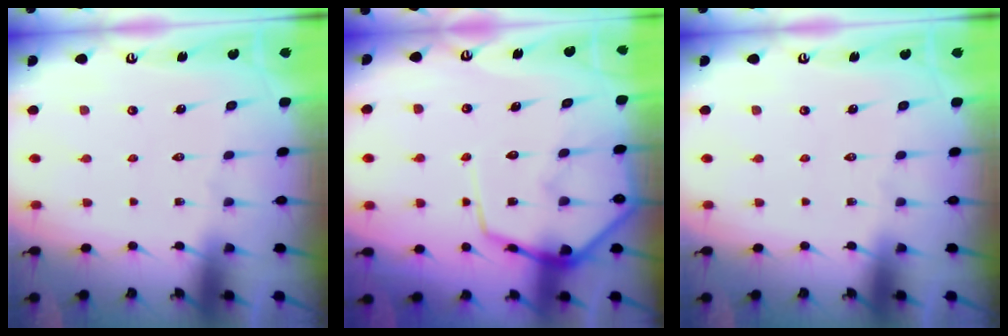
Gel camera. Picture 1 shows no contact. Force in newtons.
{"total": 11.8, "press": 11.8, "slide": 1.1}
{"total": 0.0}